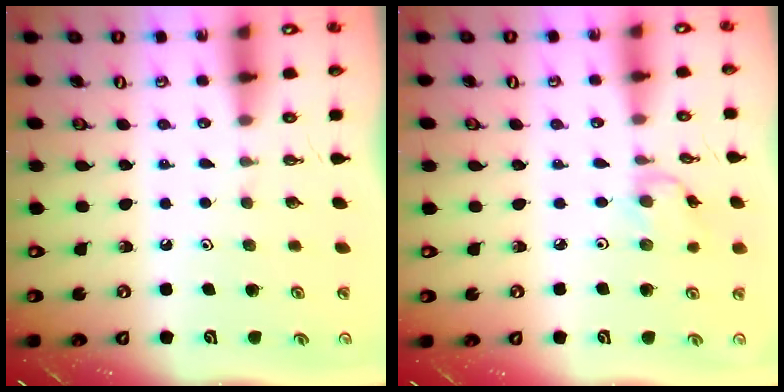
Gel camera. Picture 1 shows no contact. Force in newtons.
{"total": 2.6, "press": 2.6, "slide": 0.2}